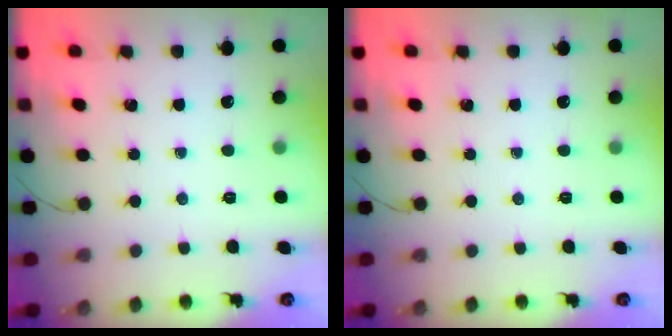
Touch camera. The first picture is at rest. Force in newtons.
{"total": 0.0}